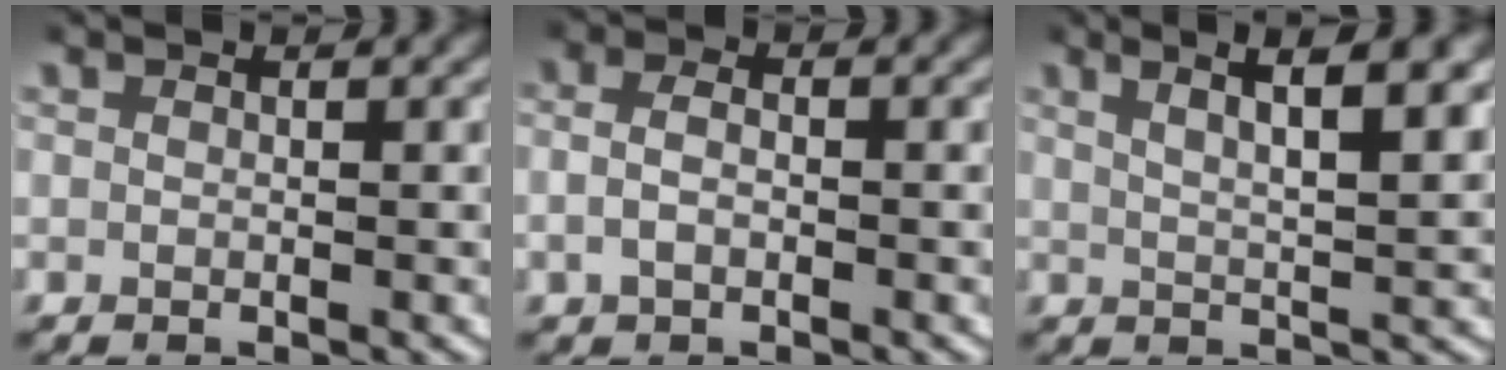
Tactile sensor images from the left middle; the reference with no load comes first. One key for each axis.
{"total": 2.4, "fx": -0.6, "fy": 1.6, "fz": 1.7, "tx": -0.041, "ty": -0.001, "tz": -0.010}
{"total": 5.9, "fx": 3.7, "fy": 1.2, "fz": 4.5, "tx": -0.055, "ty": 0.018, "tz": 0.053}